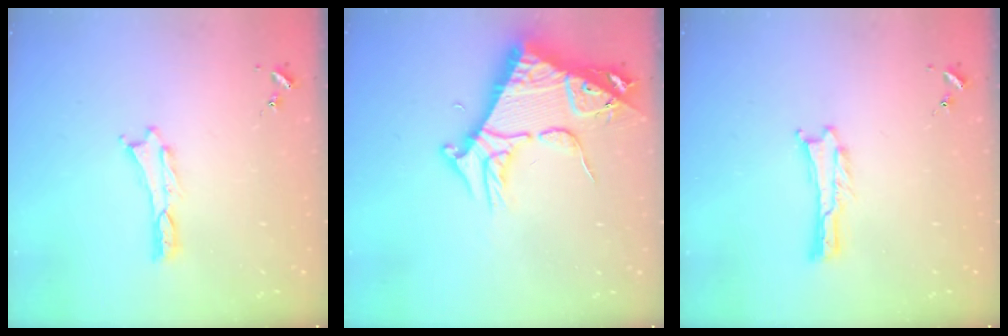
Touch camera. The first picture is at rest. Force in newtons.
{"total": 9.9, "press": 9.9, "slide": 1.1}
{"total": 0.0}